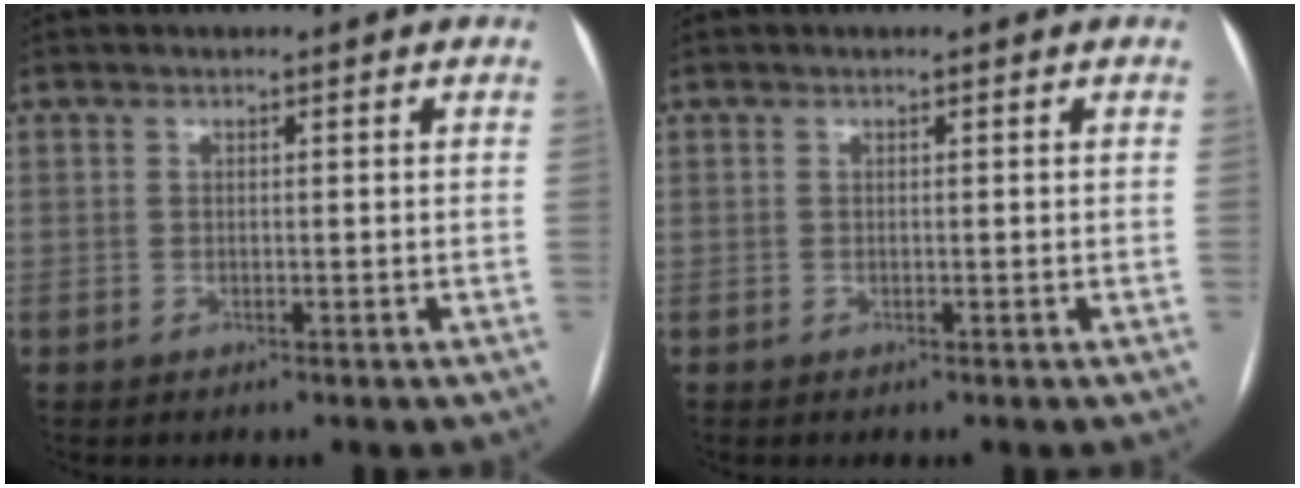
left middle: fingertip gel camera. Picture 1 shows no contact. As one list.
[{"total": 0.0}]